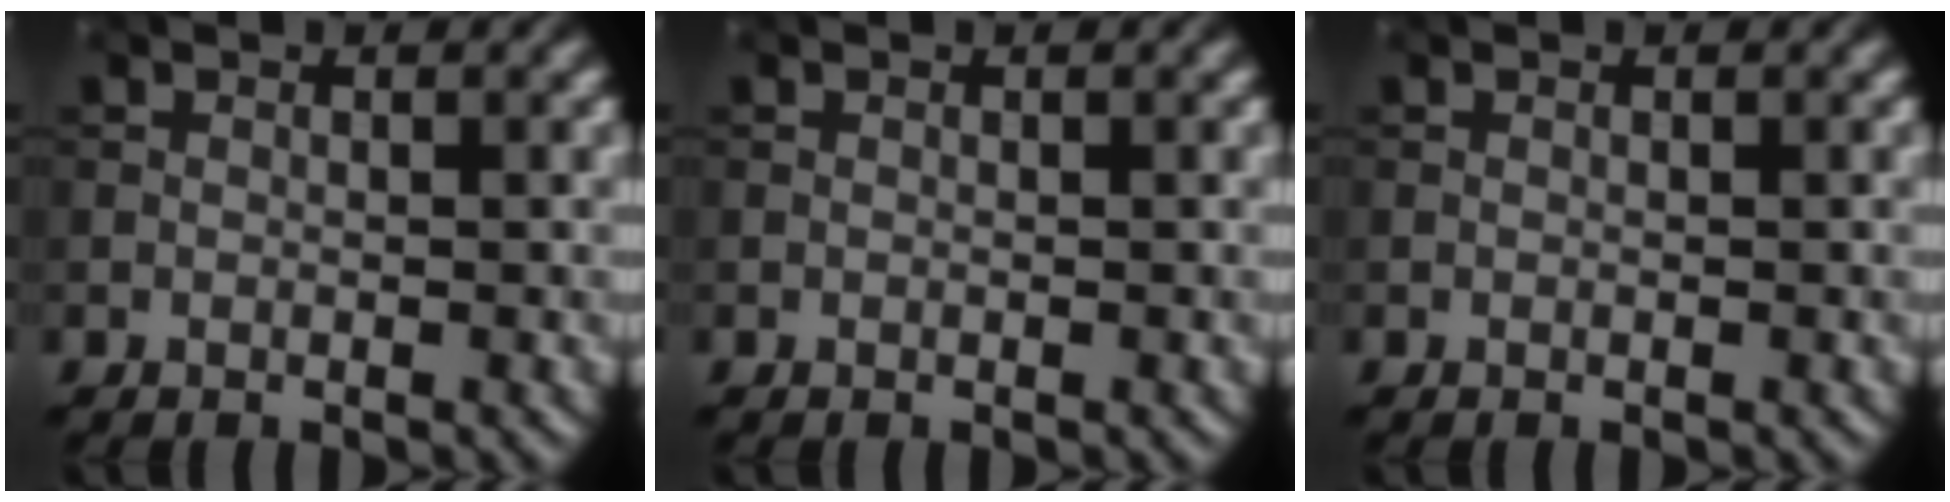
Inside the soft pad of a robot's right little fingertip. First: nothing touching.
{"total": 0.0}
{"total": 0.0}